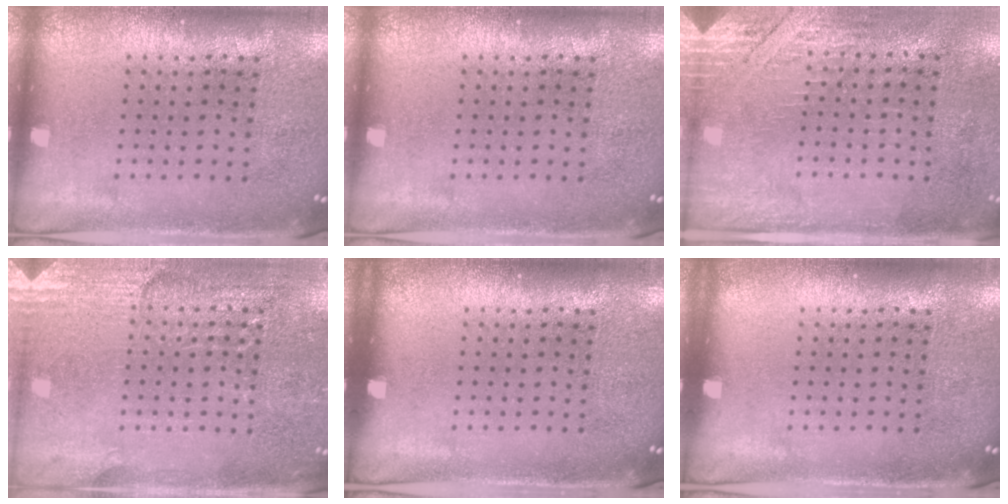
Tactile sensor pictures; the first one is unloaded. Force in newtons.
{"total": 0.0}
{"total": 2.8, "press": 2.5, "slide": 1.4}
{"total": 2.9, "press": 2.8, "slide": 0.3}
{"total": 0.0}
{"total": 0.0}